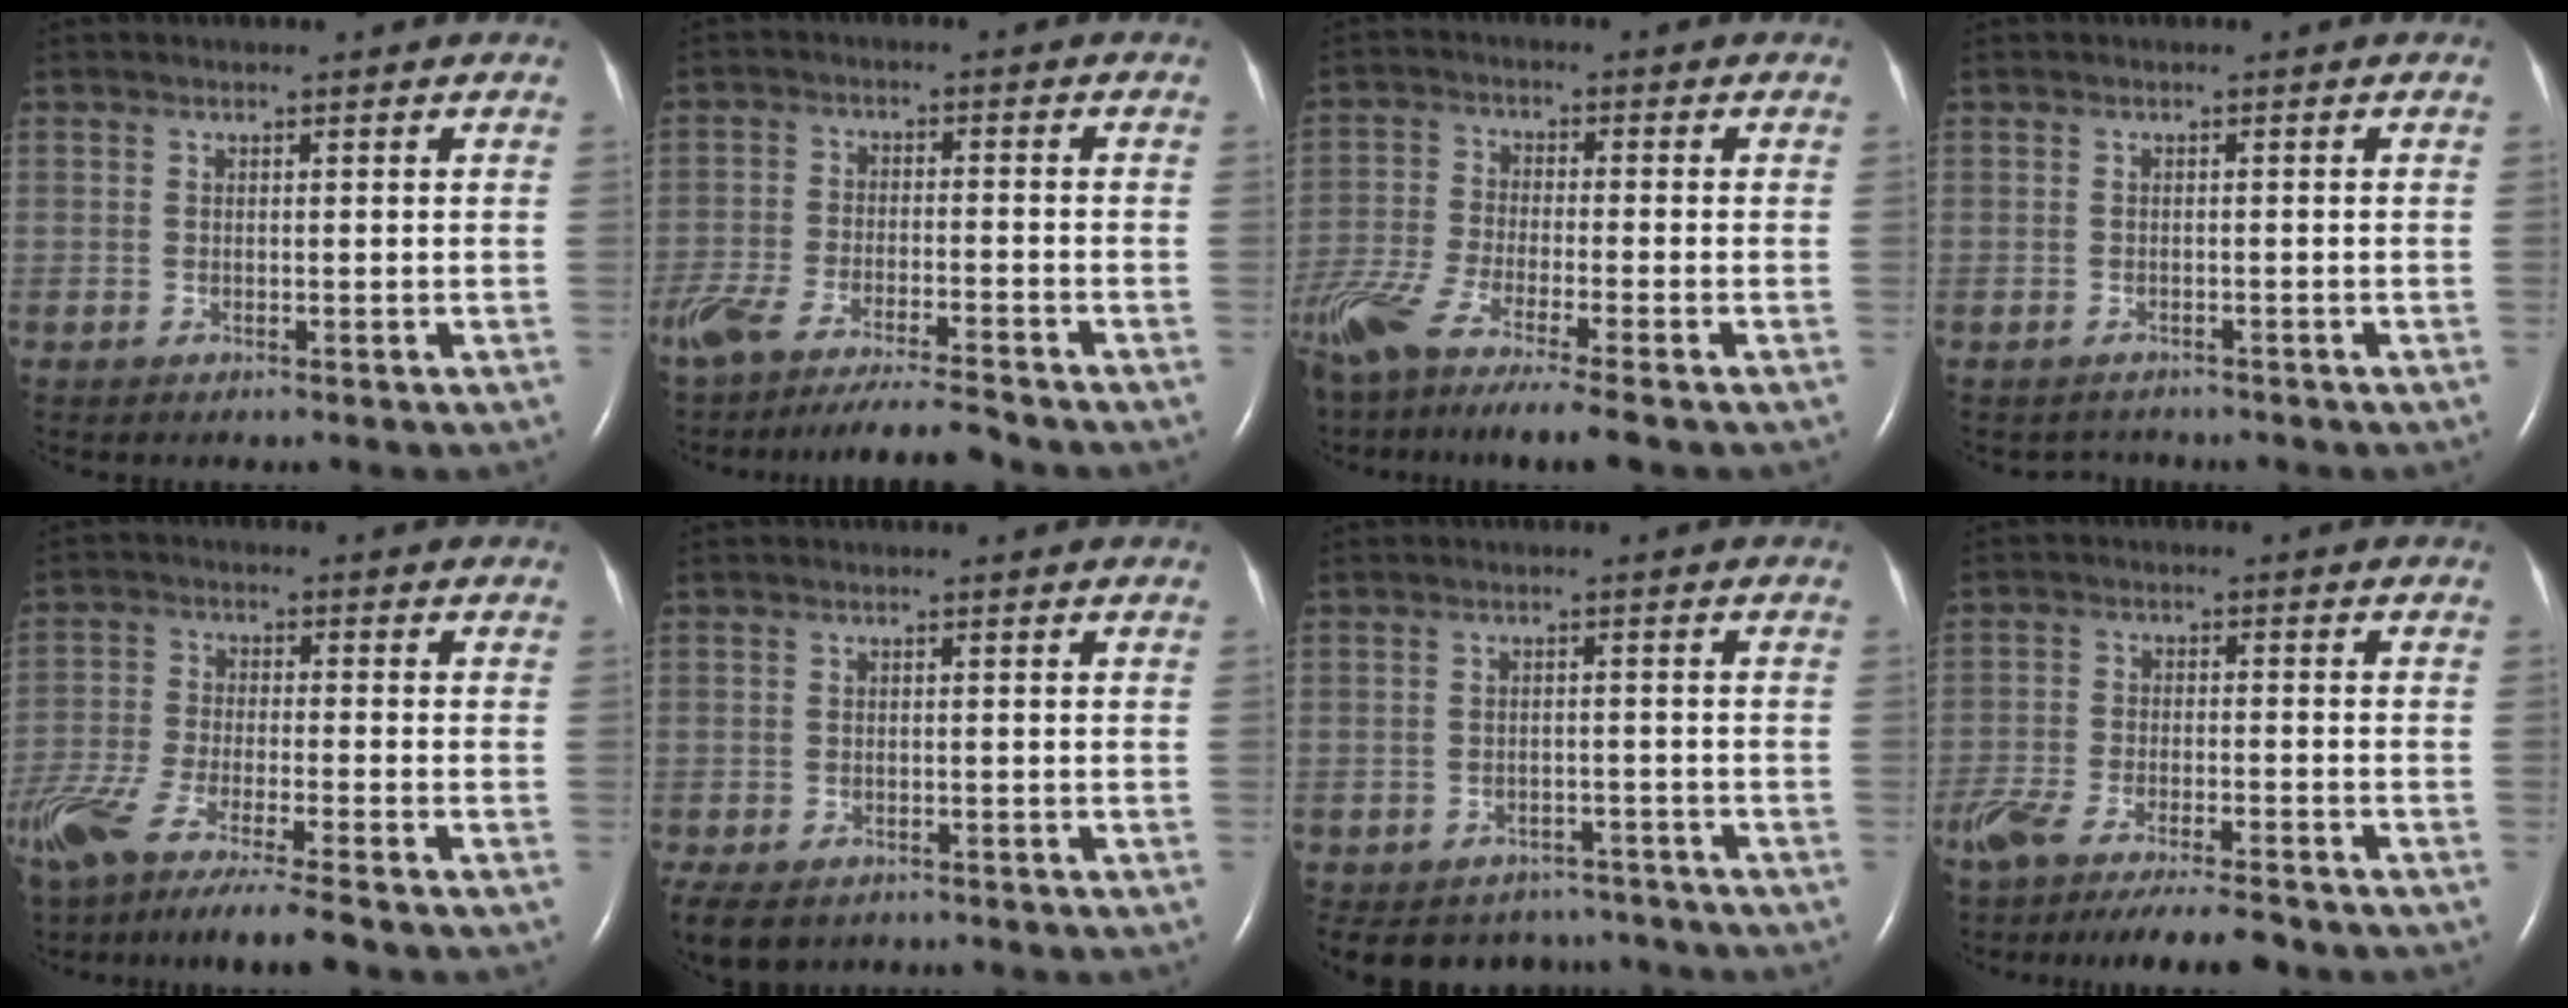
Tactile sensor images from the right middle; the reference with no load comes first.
{"total": 13.1, "force": [-11.7, 0.6, 5.9], "torque": [-0.105, -0.019, -0.193]}
{"total": 13.5, "force": [-10.4, 0.3, 8.7], "torque": [-0.182, -0.044, -0.185]}
{"total": 1.4, "force": [-1.2, 0.5, -0.4], "torque": [0.002, -0.004, -0.017]}
{"total": 14.3, "force": [-11.2, 0.7, 8.8], "torque": [-0.181, -0.047, -0.198]}
{"total": 12.6, "force": [-7.7, 8.4, 5.4], "torque": [-0.152, -0.022, -0.095]}
{"total": 9.9, "force": [-8.7, 4.6, 0.9], "torque": [-0.016, 0.017, -0.102]}
{"total": 14.6, "force": [-12.6, 2.2, 7.1], "torque": [-0.133, -0.023, -0.198]}